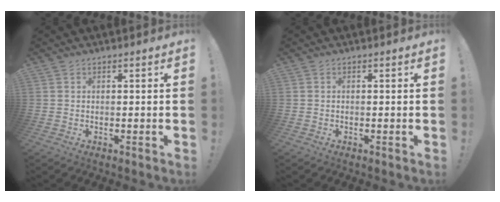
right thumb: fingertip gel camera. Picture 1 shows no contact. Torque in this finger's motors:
{"motor_torque": [0.10, -0.05, 0.10, -0.03, -0.01]}